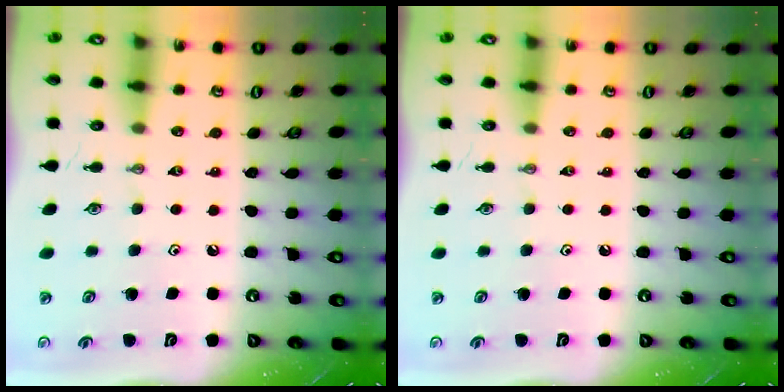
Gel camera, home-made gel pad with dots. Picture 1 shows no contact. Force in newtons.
{"total": 0.0}